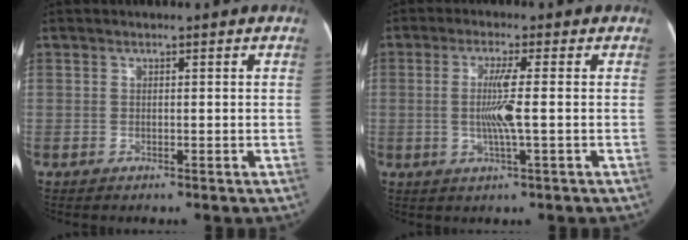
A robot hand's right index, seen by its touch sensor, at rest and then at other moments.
{"total": 5.5, "force": [-0.3, -0.4, 5.5], "torque": [-0.108, -0.004, -0.008]}